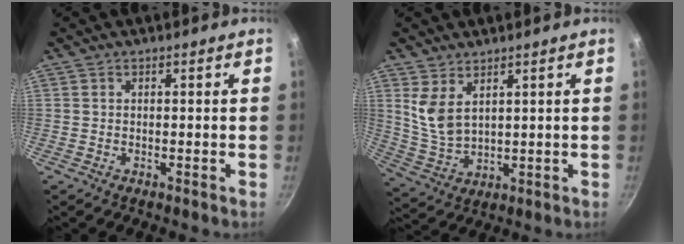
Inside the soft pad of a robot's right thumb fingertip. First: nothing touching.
{"total": 7.1, "force": [3.5, 3.8, 4.8], "torque": [-0.088, -0.033, 0.081]}